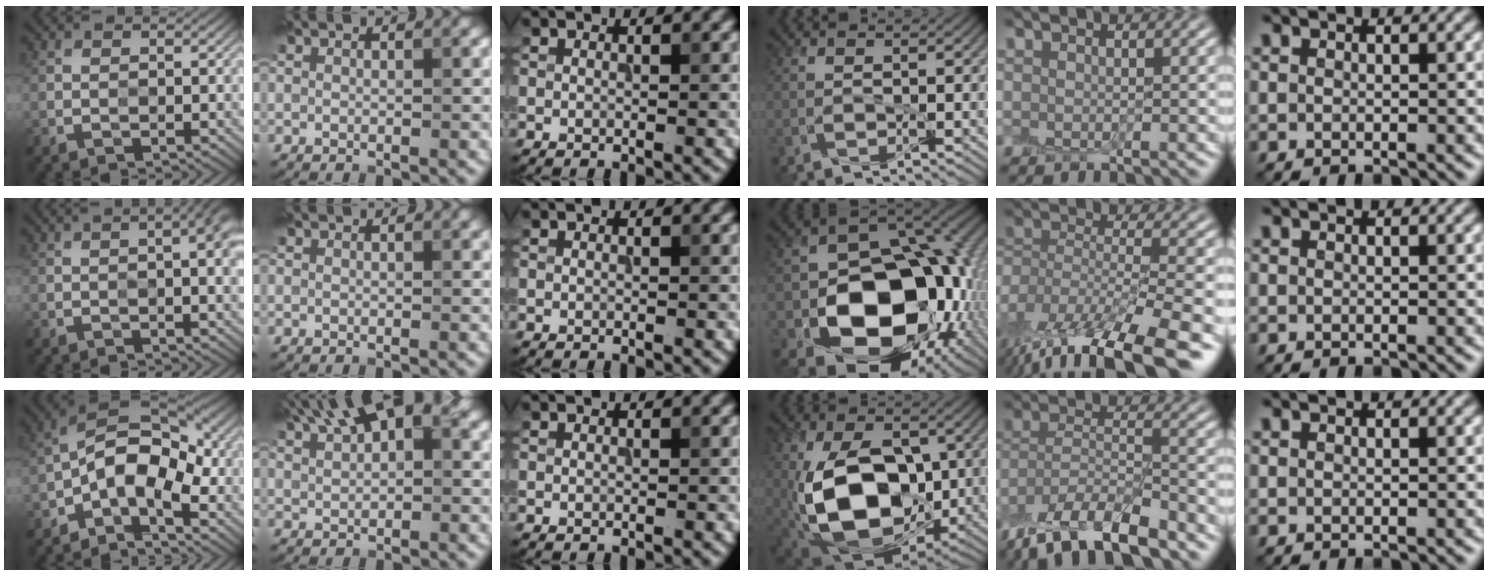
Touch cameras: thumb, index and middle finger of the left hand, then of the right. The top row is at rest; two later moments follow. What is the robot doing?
{"motion": "peel", "object": "plastic screen protector"}